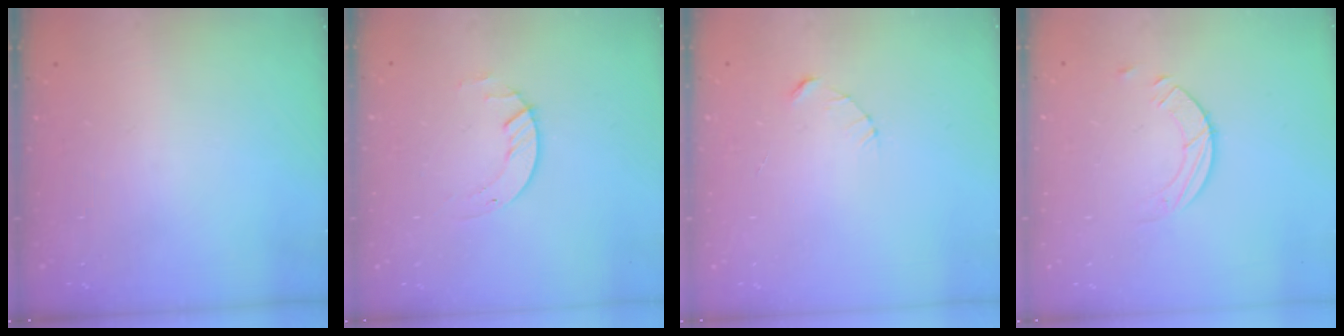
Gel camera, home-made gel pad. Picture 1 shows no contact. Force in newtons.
{"total": 2.6, "press": 2.6, "slide": 0.3}
{"total": 2.3, "press": 2.3, "slide": 0.3}
{"total": 3.8, "press": 3.7, "slide": 0.4}